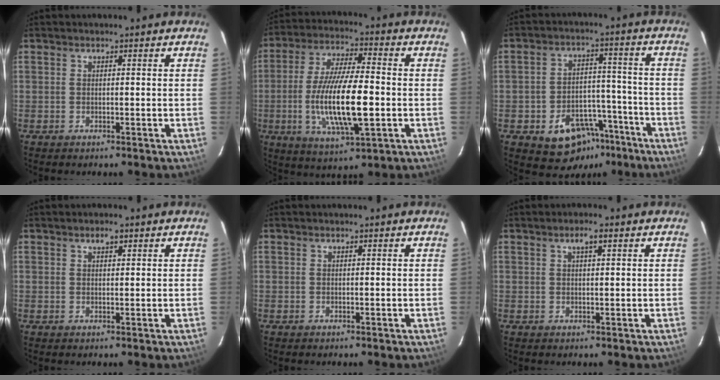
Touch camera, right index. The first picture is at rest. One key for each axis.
{"total": 15.8, "fx": -2.9, "fy": 3.8, "fz": 15.0, "tx": -0.294, "ty": -0.010, "tz": -0.050}
{"total": 12.6, "fx": -7.5, "fy": 8.6, "fz": 5.2, "tx": -0.102, "ty": 0.040, "tz": -0.081}
{"total": 1.7, "fx": 1.0, "fy": 0.8, "fz": 1.1, "tx": -0.017, "ty": 0.007, "tz": 0.018}
{"total": 0.0}
{"total": 2.3, "fx": 1.2, "fy": 0.5, "fz": 1.9, "tx": -0.035, "ty": 0.008, "tz": 0.021}